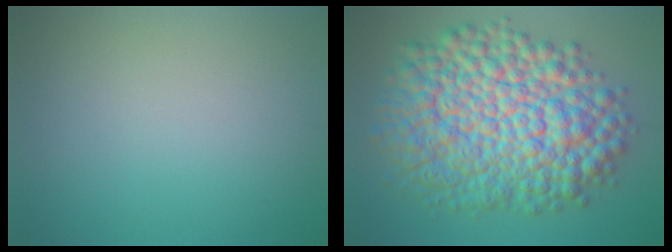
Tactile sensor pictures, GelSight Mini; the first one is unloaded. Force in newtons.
{"total": 13.2, "press": 13.2, "slide": 0.2}